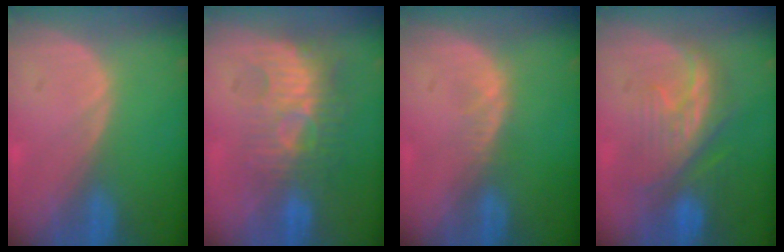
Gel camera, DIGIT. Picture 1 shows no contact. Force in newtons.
{"total": 9.8, "press": 8.5, "slide": 4.7}
{"total": 1.5, "press": 1.5, "slide": 0.2}
{"total": 8.9, "press": 8.4, "slide": 2.8}